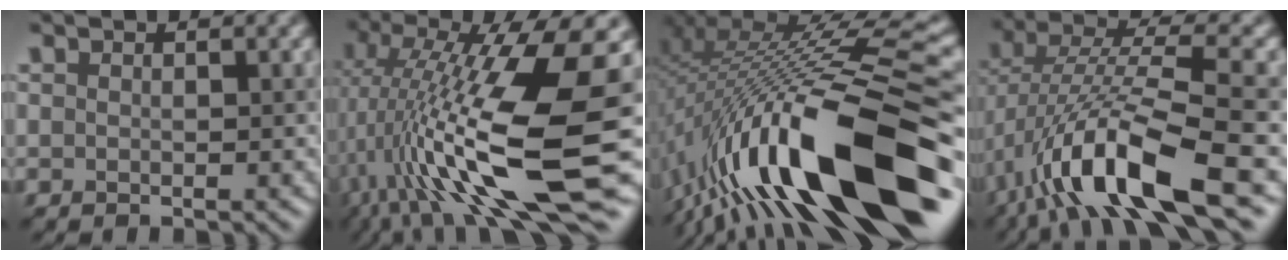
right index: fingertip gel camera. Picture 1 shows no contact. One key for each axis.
{"total": 15.1, "fx": -0.9, "fy": 3.7, "fz": 14.7, "tx": -0.255, "ty": 0.002, "tz": -0.009}
{"total": 19.6, "fx": -5.4, "fy": 4.8, "fz": 18.2, "tx": -0.287, "ty": 0.029, "tz": -0.109}
{"total": 11.7, "fx": -4.8, "fy": 3.3, "fz": 10.2, "tx": -0.197, "ty": 0.016, "tz": -0.091}